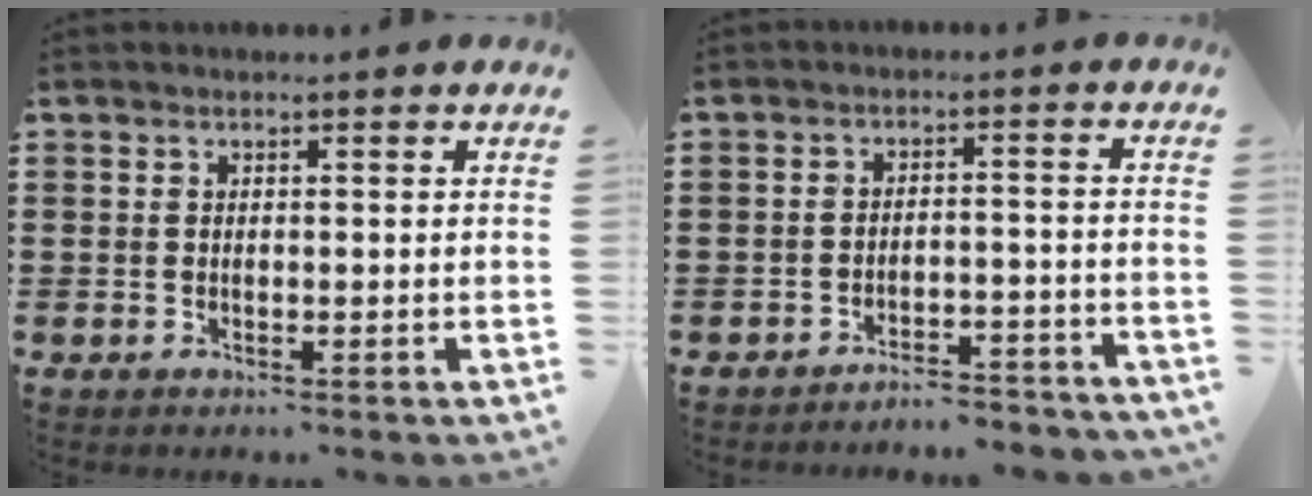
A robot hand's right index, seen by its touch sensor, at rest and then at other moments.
{"total": 3.7, "force": [-3.7, 0.1, 0.5], "torque": [-0.013, 0.003, -0.077]}